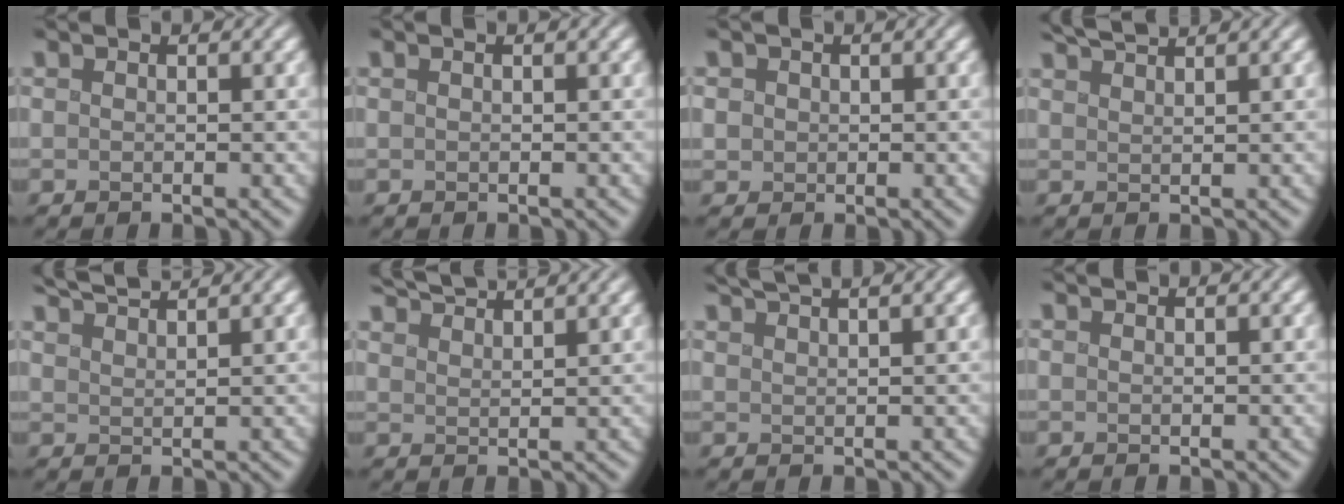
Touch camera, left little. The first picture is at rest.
{"total": 0.7, "force": [0.3, 0.3, 0.5], "torque": [-0.001, 0.001, -0.005]}
{"total": 0.7, "force": [0.1, 0.6, -0.3], "torque": [-0.004, -0.002, 0.010]}
{"total": 2.9, "force": [2.6, 0.1, 1.2], "torque": [-0.010, 0.009, 0.045]}
{"total": 3.9, "force": [3.6, 0.3, 1.4], "torque": [-0.020, 0.014, 0.060]}
{"total": 5.0, "force": [4.6, 0.6, 1.7], "torque": [-0.027, 0.019, 0.069]}
{"total": 4.5, "force": [3.7, 0.9, 2.4], "torque": [-0.019, 0.026, 0.037]}
{"total": 0.8, "force": [0.7, 0.2, 0.3], "torque": [0.004, 0.000, 0.002]}